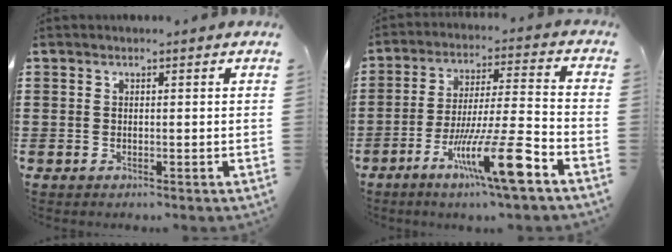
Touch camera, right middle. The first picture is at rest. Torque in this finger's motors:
{"motor_torque": [2.14, 0.00, 1.05, 0.21]}